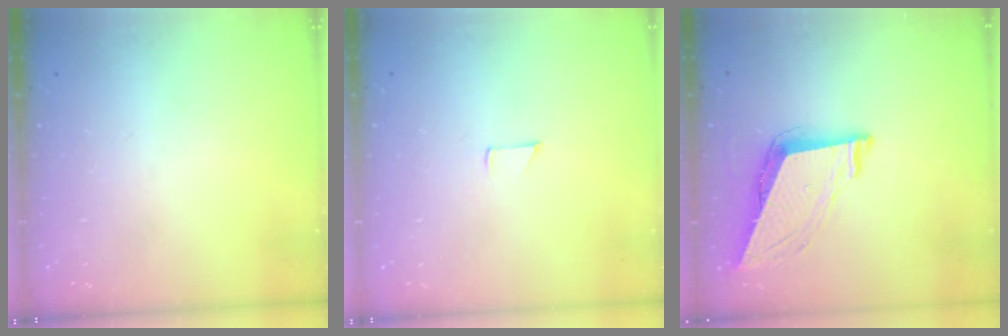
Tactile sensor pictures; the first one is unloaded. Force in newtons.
{"total": 3.4, "press": 3.4, "slide": 0.3}
{"total": 9.3, "press": 8.8, "slide": 3.2}